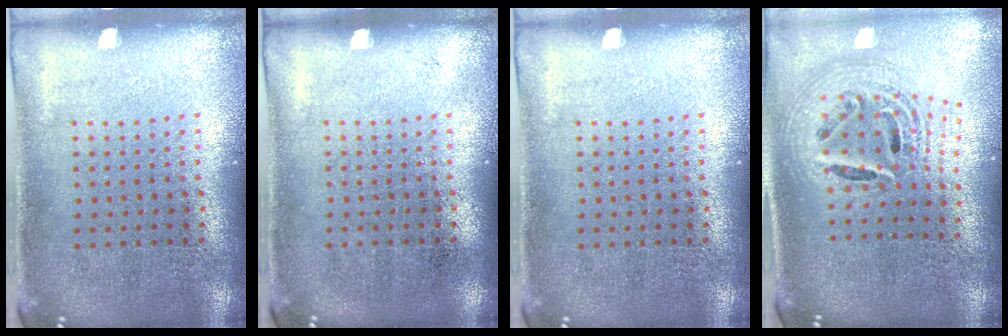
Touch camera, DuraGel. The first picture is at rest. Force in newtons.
{"total": 0.0}
{"total": 0.0}
{"total": 2.4, "press": 1.8, "slide": 1.7}